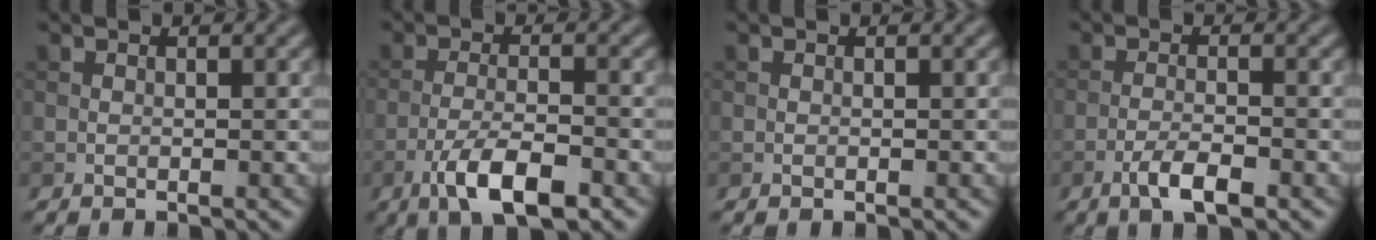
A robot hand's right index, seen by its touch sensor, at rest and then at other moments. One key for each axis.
{"total": 5.8, "fx": -3.4, "fy": 1.7, "fz": 4.5, "tx": -0.084, "ty": -0.002, "tz": -0.063}
{"total": 0.0}
{"total": 3.3, "fx": -1.9, "fy": 0.8, "fz": 2.6, "tx": -0.052, "ty": 0.002, "tz": -0.039}